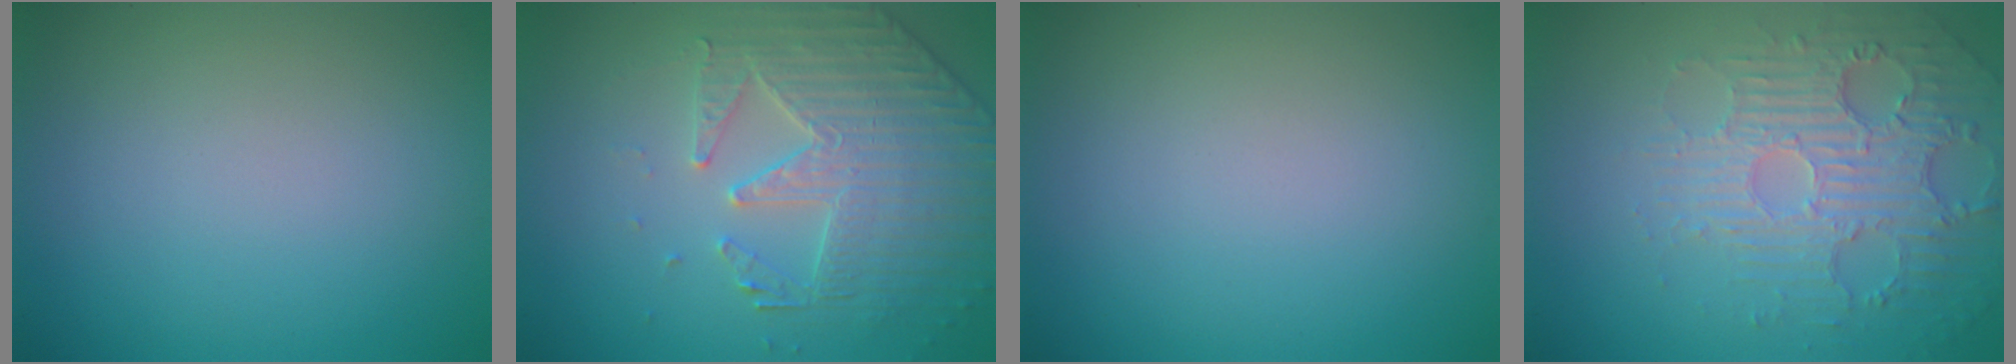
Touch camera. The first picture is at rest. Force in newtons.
{"total": 4.2, "press": 3.9, "slide": 1.6}
{"total": 0.0}
{"total": 4.2, "press": 3.7, "slide": 1.9}